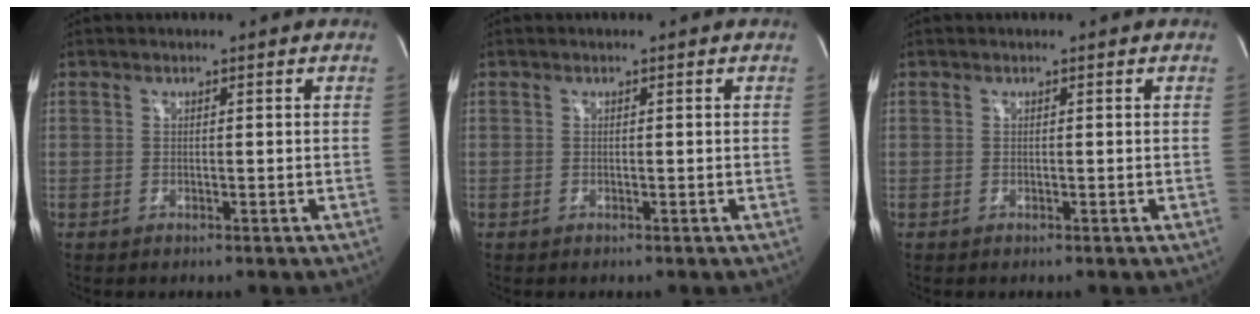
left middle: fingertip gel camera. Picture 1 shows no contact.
{"total": 0.0}
{"total": 0.0}